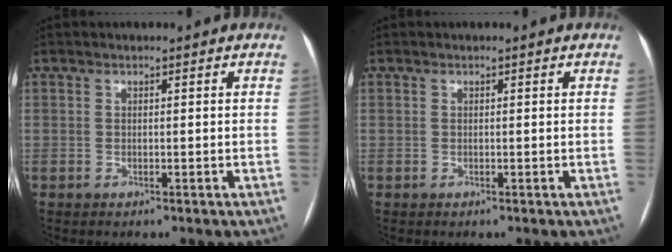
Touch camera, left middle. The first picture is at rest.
{"total": 0.0}